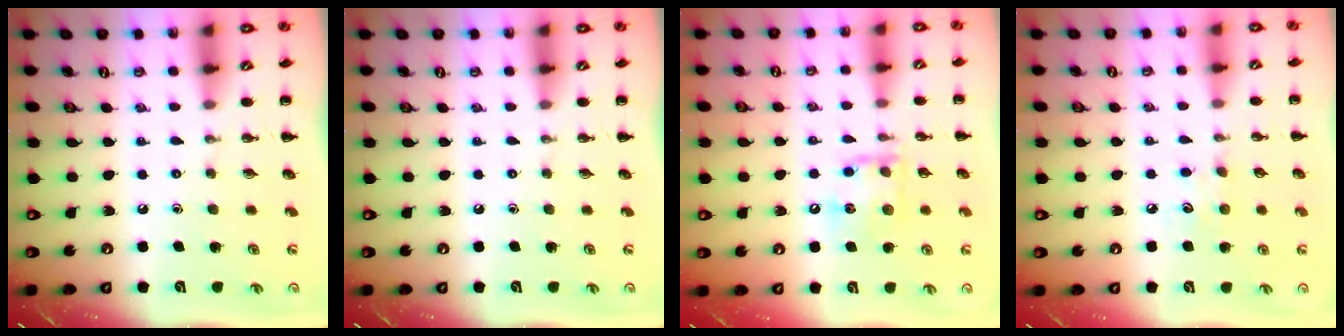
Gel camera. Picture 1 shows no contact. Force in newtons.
{"total": 0.0}
{"total": 12.1, "press": 12.0, "slide": 1.3}
{"total": 5.4, "press": 5.2, "slide": 1.3}